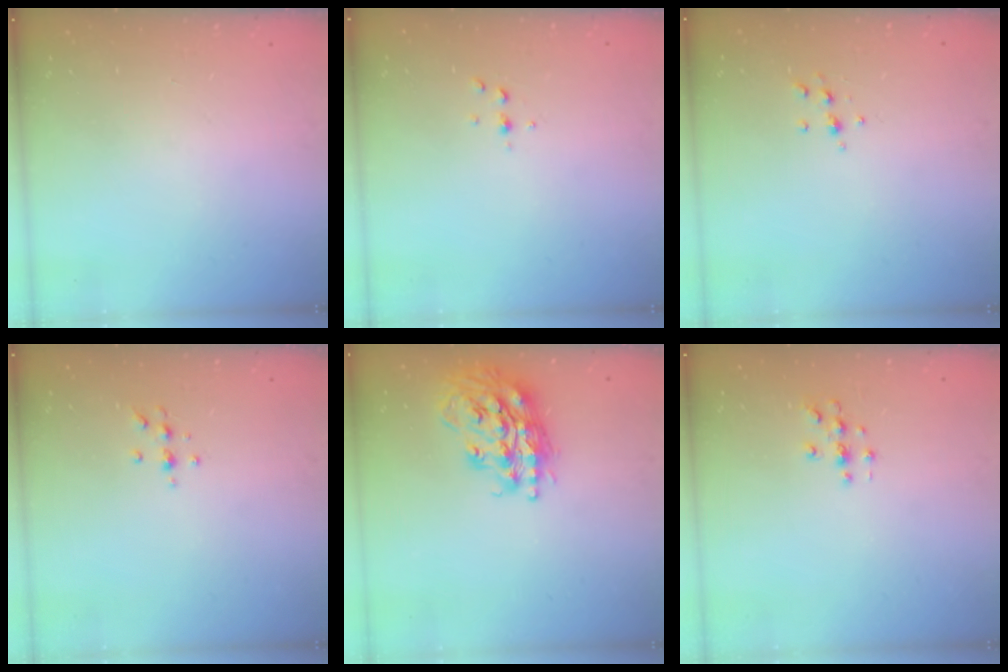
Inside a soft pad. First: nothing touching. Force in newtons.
{"total": 2.5, "press": 2.4, "slide": 0.2}
{"total": 5.8, "press": 5.8, "slide": 0.6}
{"total": 4.0, "press": 3.8, "slide": 1.2}
{"total": 18.8, "press": 18.8, "slide": 1.5}
{"total": 3.0, "press": 3.0, "slide": 0.3}